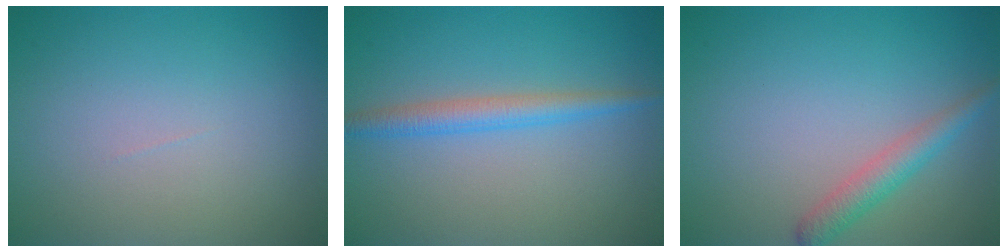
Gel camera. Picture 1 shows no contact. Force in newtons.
{"total": 2.5, "press": 2.5, "slide": 0.1}
{"total": 2.5, "press": 2.5, "slide": 0.1}